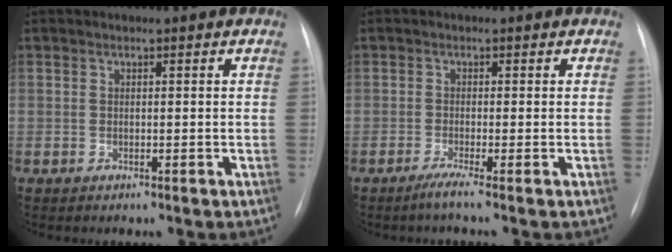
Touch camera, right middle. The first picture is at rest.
{"total": 1.8, "force": [-1.3, -0.6, 1.1], "torque": [-0.025, -0.002, -0.029]}